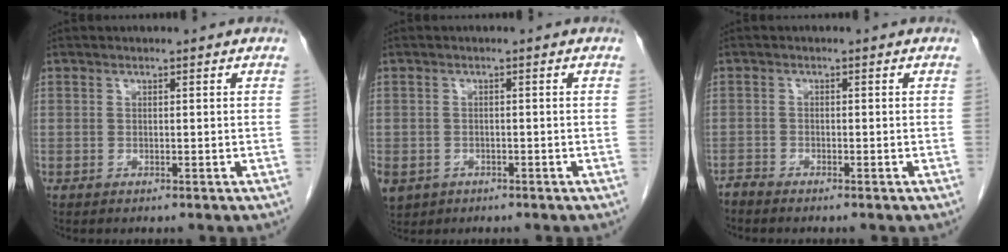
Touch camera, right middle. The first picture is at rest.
{"total": 7.5, "force": [-3.4, 6.1, 2.6], "torque": [-0.076, -0.004, -0.047]}
{"total": 1.1, "force": [-1.1, -0.2, 0.0], "torque": [-0.001, -0.004, -0.021]}